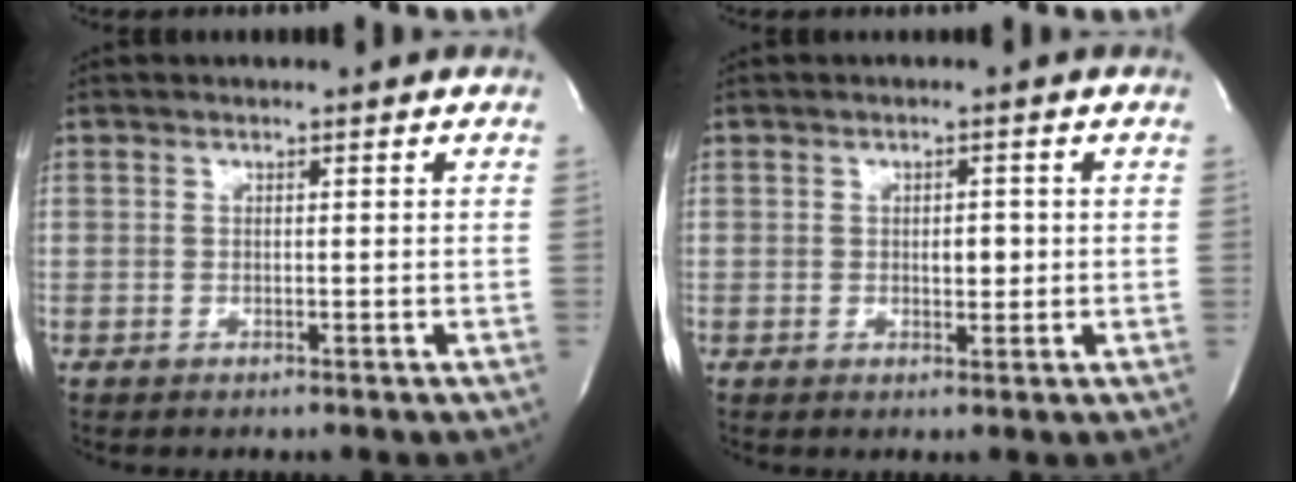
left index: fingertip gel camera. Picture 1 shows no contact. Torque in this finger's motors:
{"motor_torque": [0.27, -0.05, 0.01, 0.02]}